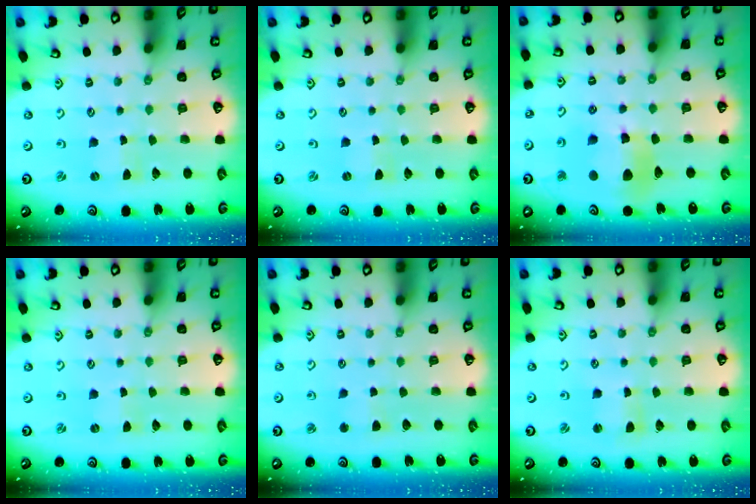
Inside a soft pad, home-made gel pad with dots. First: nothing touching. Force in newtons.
{"total": 0.0}
{"total": 11.5, "press": 11.4, "slide": 1.3}
{"total": 0.0}
{"total": 2.1, "press": 2.1, "slide": 0.5}
{"total": 1.7, "press": 1.6, "slide": 0.4}